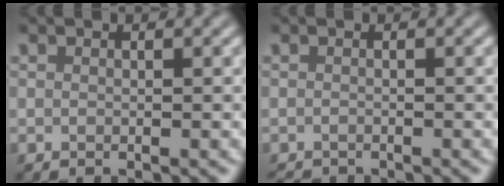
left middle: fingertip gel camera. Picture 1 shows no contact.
{"total": 1.3, "force": [-1.3, 0.1, 0.1], "torque": [0.005, -0.006, -0.020]}